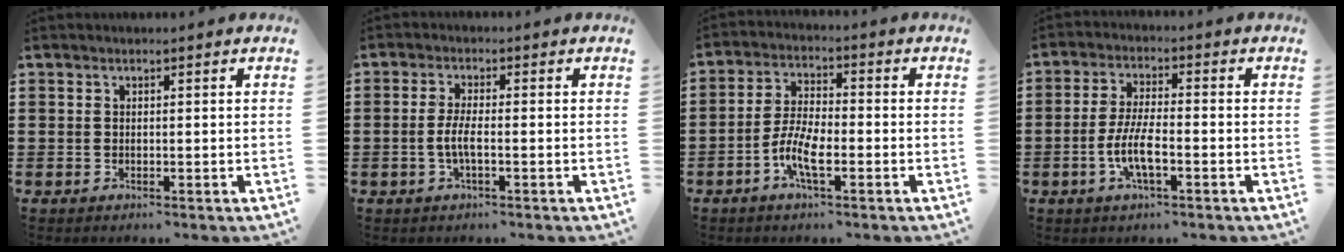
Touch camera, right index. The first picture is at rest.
{"total": 3.4, "force": [-1.0, 0.6, 3.2], "torque": [-0.078, -0.006, -0.026]}
{"total": 6.5, "force": [-2.7, 2.0, 5.5], "torque": [-0.132, -0.012, -0.057]}
{"total": 6.2, "force": [-2.2, 1.6, 5.6], "torque": [-0.127, -0.010, -0.048]}